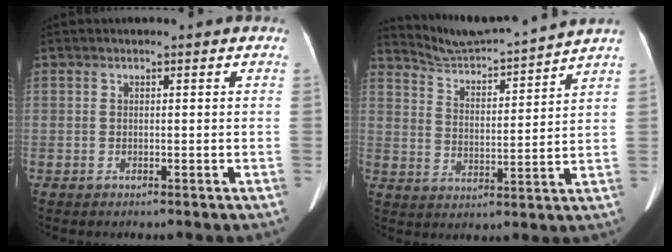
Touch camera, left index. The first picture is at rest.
{"total": 11.0, "force": [10.7, -1.4, 2.2], "torque": [-0.049, 0.002, 0.177]}